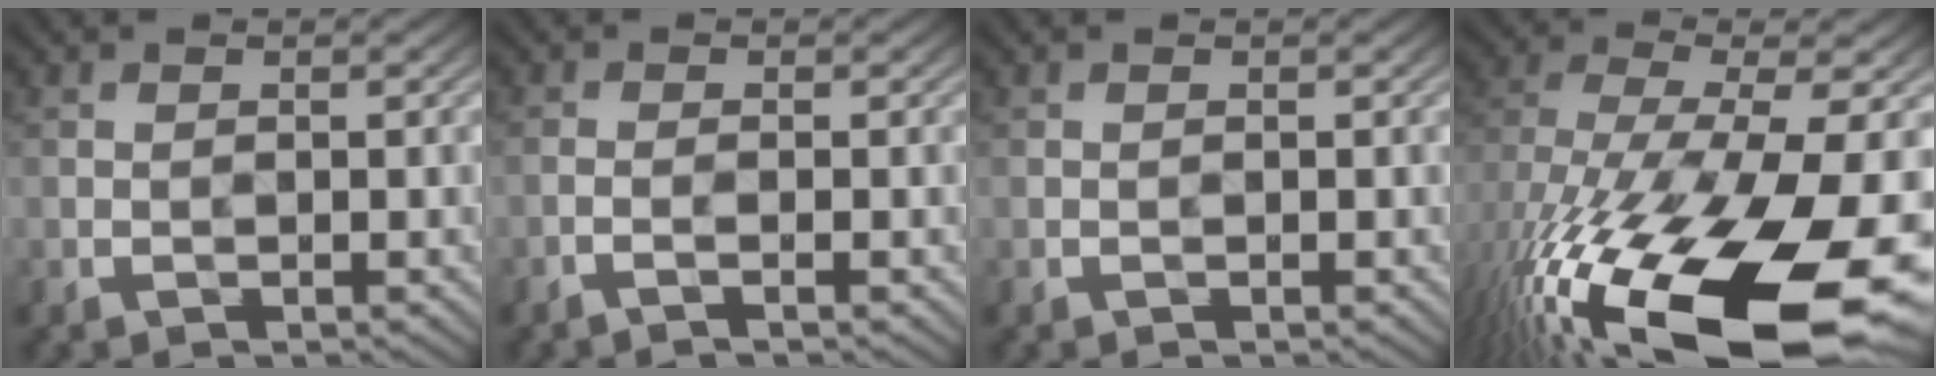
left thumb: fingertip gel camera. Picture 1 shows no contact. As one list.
[{"total": 1.2, "force": [-0.6, 0.2, 1.0], "torque": [-0.017, 0.006, -0.020]}, {"total": 0.0}, {"total": 20.0, "force": [-9.3, 7.8, 15.8], "torque": [-0.323, -0.044, -0.139]}]